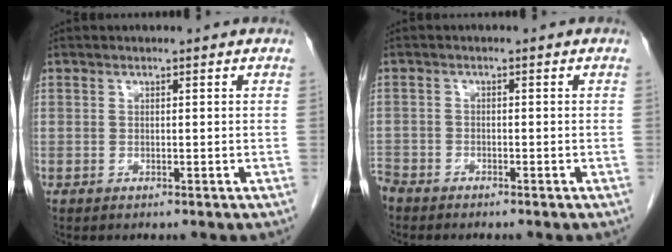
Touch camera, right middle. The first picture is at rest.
{"total": 3.1, "force": [-2.9, 0.9, 0.4], "torque": [-0.006, -0.006, -0.057]}